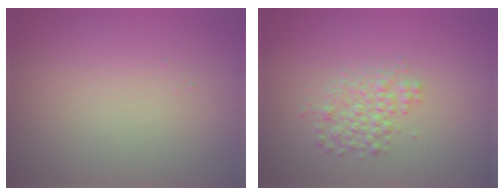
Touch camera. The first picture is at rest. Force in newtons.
{"total": 2.5, "press": 2.5, "slide": 0.1}